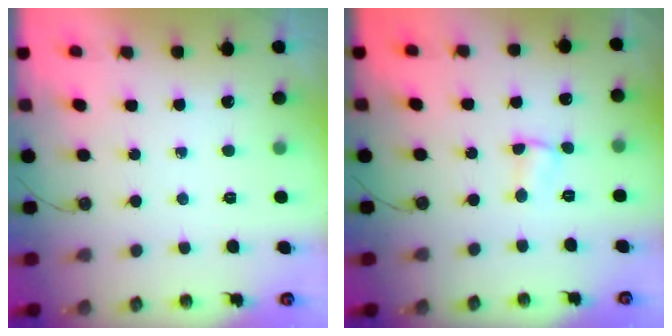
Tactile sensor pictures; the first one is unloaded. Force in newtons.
{"total": 3.0, "press": 1.3, "slide": 2.7}